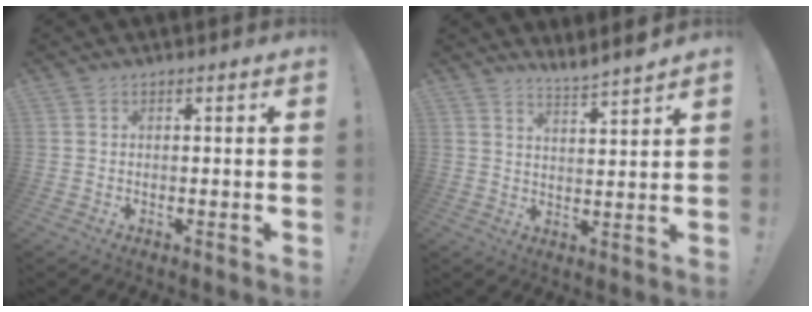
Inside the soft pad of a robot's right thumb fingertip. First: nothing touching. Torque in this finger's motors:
{"motor_torque": [-0.02, 0.02, -0.27, 0.35, -0.02]}